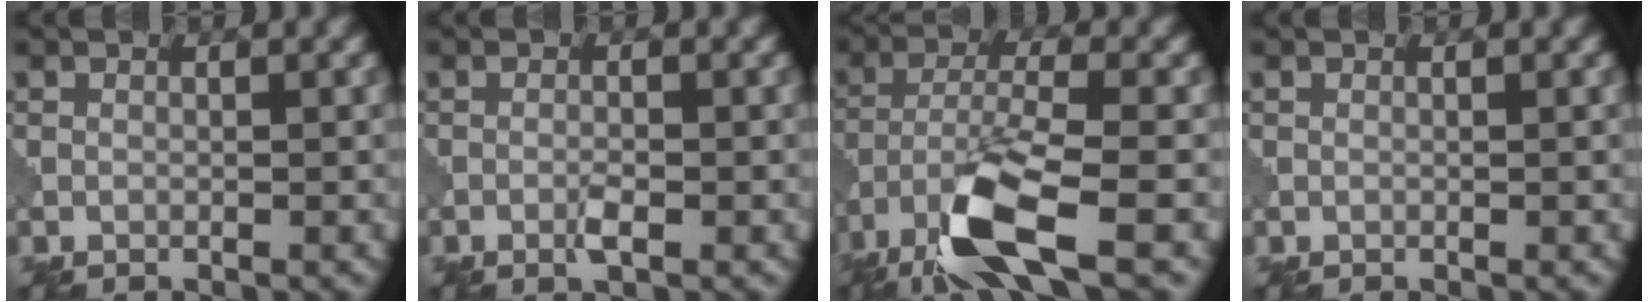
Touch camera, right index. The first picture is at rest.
{"total": 1.4, "force": [-0.6, 0.3, 1.2], "torque": [-0.025, -0.001, -0.014]}
{"total": 9.6, "force": [-5.6, 2.5, 7.4], "torque": [-0.144, -0.004, -0.111]}
{"total": 0.0}